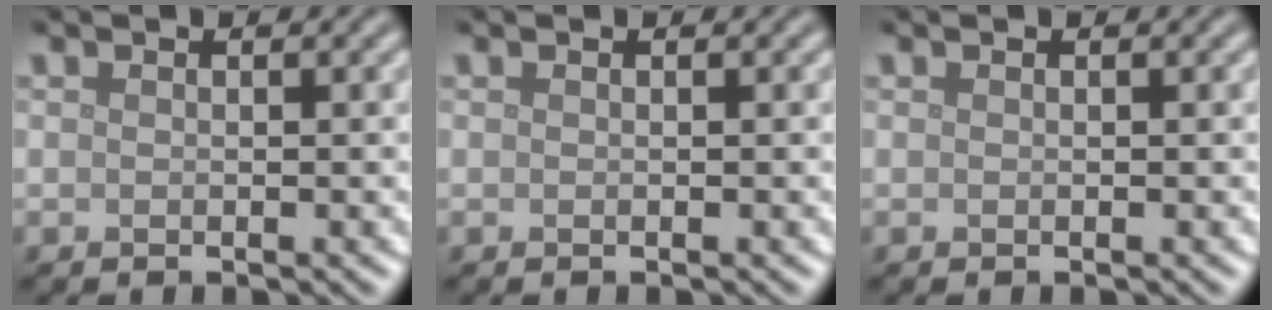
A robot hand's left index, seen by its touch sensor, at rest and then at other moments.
{"total": 0.0}
{"total": 0.0}